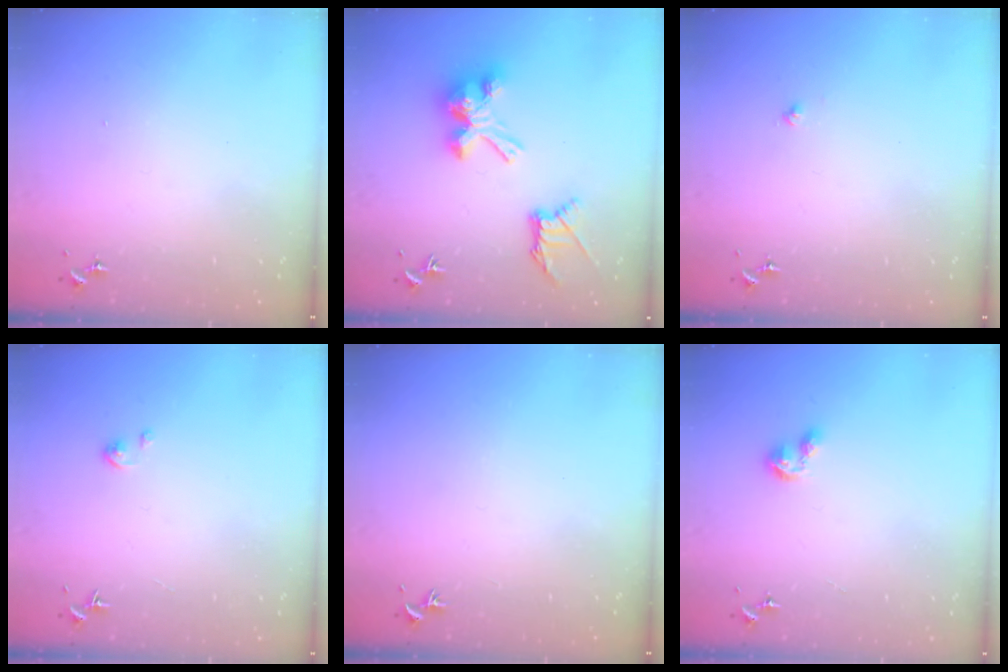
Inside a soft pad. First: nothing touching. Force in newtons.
{"total": 18.2, "press": 18.2, "slide": 1.1}
{"total": 2.1, "press": 2.1, "slide": 0.3}
{"total": 2.1, "press": 2.1, "slide": 0.2}
{"total": 0.0}
{"total": 2.6, "press": 2.6, "slide": 0.3}